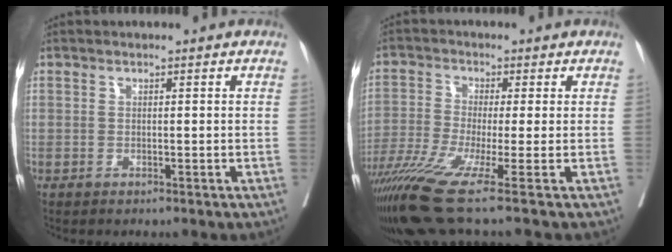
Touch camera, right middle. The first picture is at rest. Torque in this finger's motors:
{"motor_torque": [0.87, -1.27, 0.47, 0.21]}